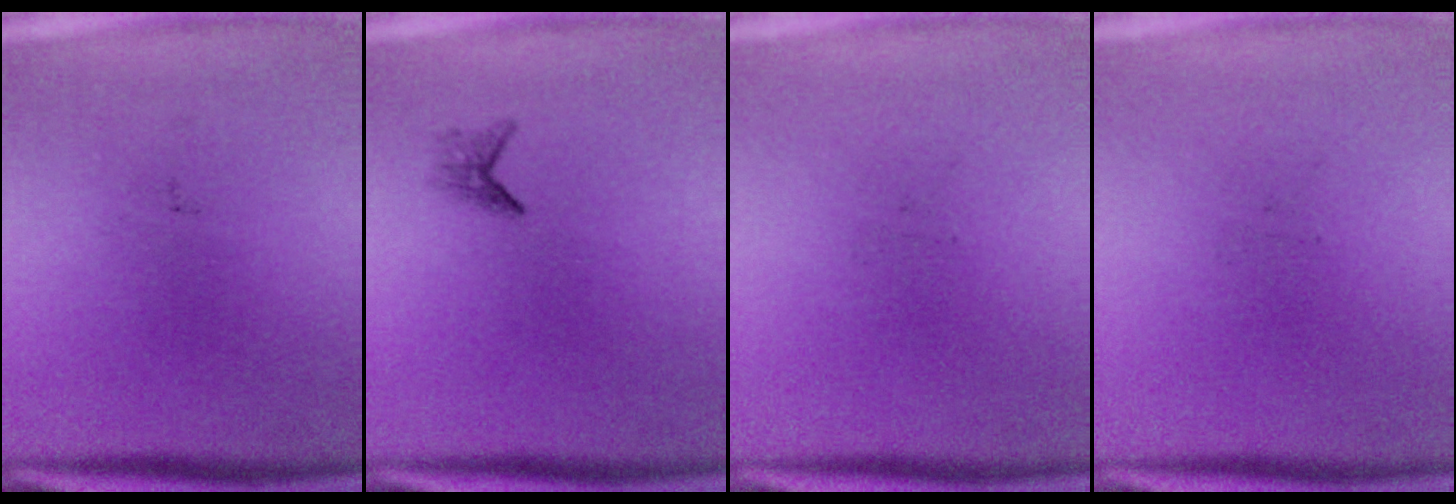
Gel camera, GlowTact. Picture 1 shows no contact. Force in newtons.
{"total": 1.2}
{"total": 0.0}
{"total": 0.0}